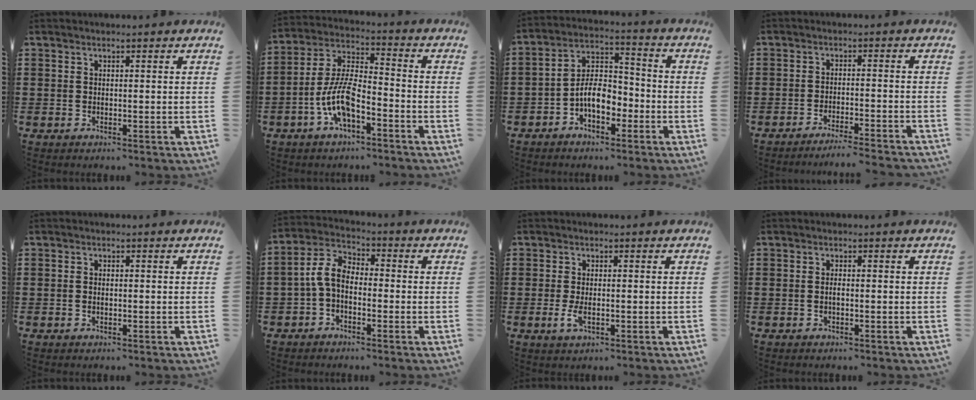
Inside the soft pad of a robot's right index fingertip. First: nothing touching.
{"total": 9.3, "force": [-4.1, 3.7, 7.4], "torque": [-0.177, -0.001, -0.082]}
{"total": 7.0, "force": [-3.1, 3.9, 4.9], "torque": [-0.099, 0.014, -0.061]}
{"total": 3.0, "force": [-2.9, -0.5, 0.7], "torque": [-0.014, -0.004, -0.060]}
{"total": 0.7, "force": [-0.1, 0.4, 0.6], "torque": [-0.013, 0.001, -0.001]}
{"total": 5.4, "force": [-1.1, 3.4, 4.0], "torque": [-0.116, 0.001, -0.031]}
{"total": 2.6, "force": [-0.5, 1.1, 2.3], "torque": [-0.060, -0.008, -0.012]}
{"total": 0.7, "force": [-0.1, 0.3, 0.6], "torque": [-0.014, -0.001, -0.001]}